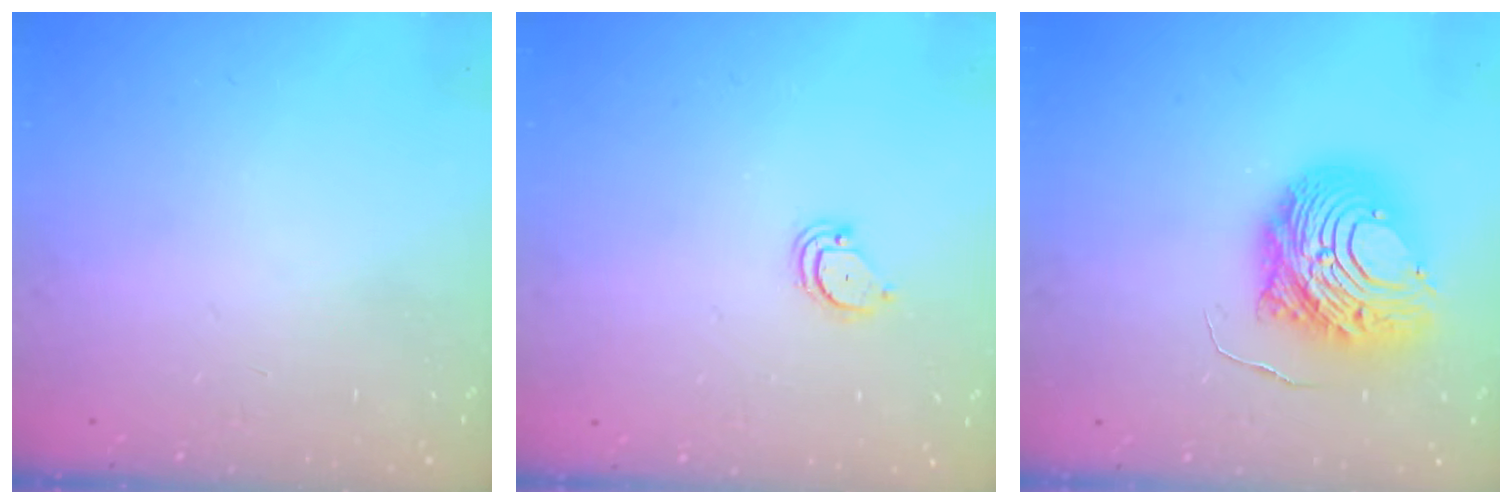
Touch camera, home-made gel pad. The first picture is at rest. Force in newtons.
{"total": 2.4, "press": 2.4, "slide": 0.2}
{"total": 14.1, "press": 14.0, "slide": 1.3}